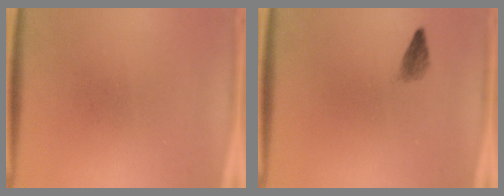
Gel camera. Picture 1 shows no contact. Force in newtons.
{"total": 1.4}